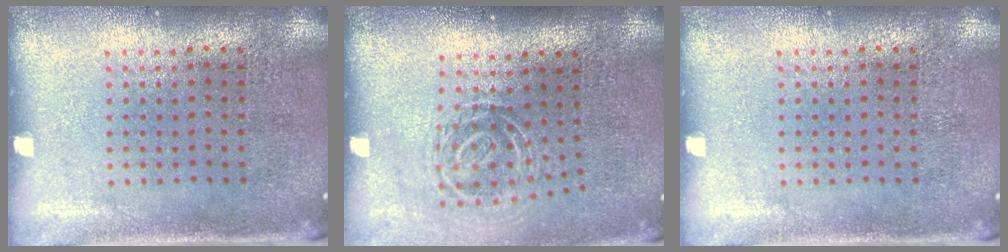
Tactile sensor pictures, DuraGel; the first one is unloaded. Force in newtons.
{"total": 1.8, "press": 1.2, "slide": 1.4}
{"total": 0.0}